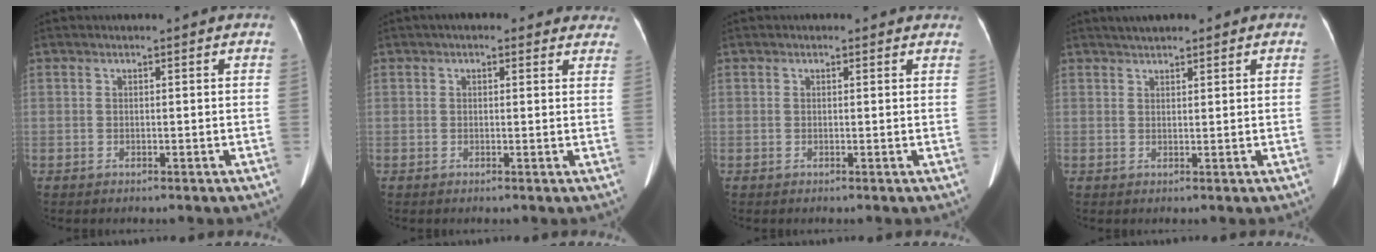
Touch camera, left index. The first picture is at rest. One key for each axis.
{"total": 6.8, "fx": 5.4, "fy": 2.9, "fz": 3.0, "tx": -0.014, "ty": 0.019, "tz": 0.050}
{"total": 1.2, "fx": 0.9, "fy": 0.7, "fz": 0.3, "tx": -0.003, "ty": 0.002, "tz": -0.001}
{"total": 3.2, "fx": 2.6, "fy": 1.0, "fz": 1.7, "tx": -0.027, "ty": 0.020, "tz": 0.041}